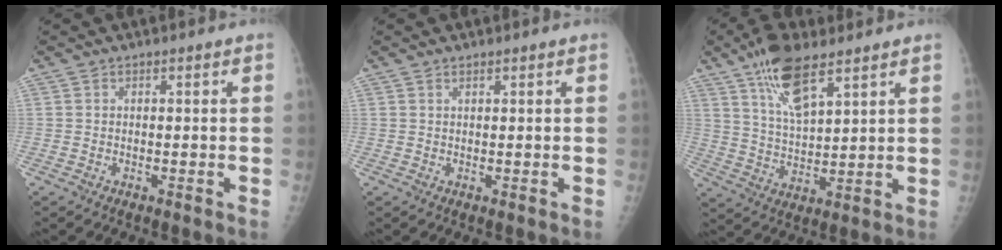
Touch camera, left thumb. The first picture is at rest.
{"total": 0.8, "force": [0.5, 0.4, 0.4], "torque": [-0.006, -0.002, 0.009]}
{"total": 11.2, "force": [7.0, 3.9, 7.8], "torque": [-0.134, -0.030, 0.135]}